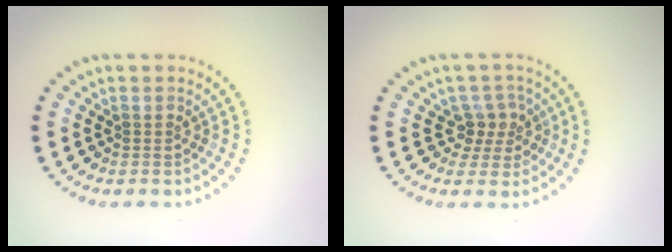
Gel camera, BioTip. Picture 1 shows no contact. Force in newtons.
{"total": 2.6, "press": 2.0, "slide": 1.6}